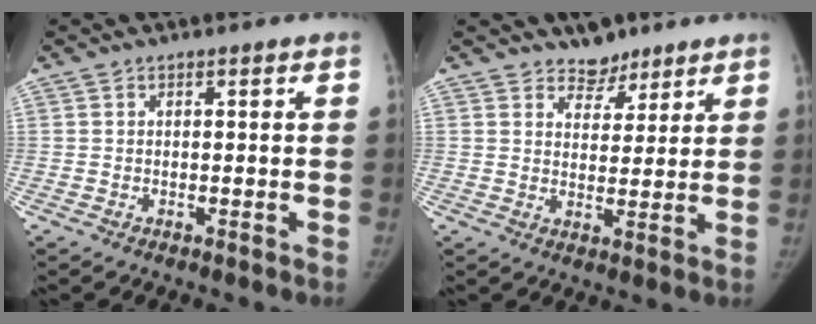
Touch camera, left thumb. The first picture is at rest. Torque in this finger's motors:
{"motor_torque": [-0.07, -0.09, -0.44, 0.19, 0.00]}